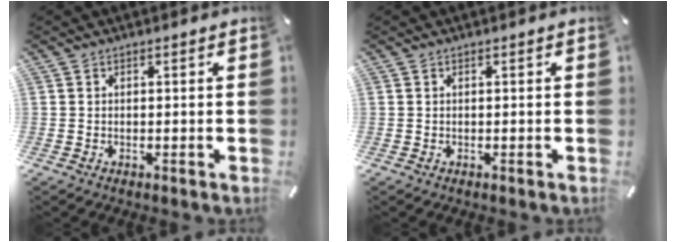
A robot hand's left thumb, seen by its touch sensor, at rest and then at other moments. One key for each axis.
{"total": 0.0}